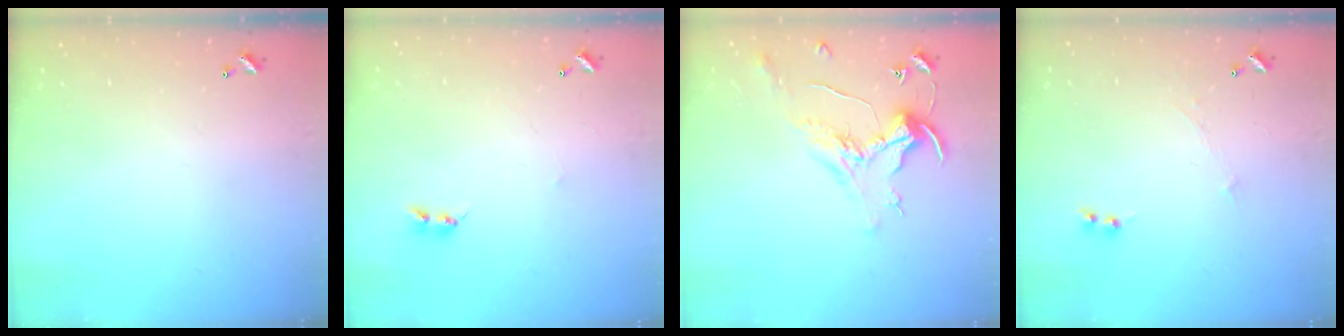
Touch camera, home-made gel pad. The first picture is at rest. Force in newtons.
{"total": 2.2, "press": 2.2, "slide": 0.4}
{"total": 0.8, "press": 0.0, "slide": 0.8}
{"total": 0.0}